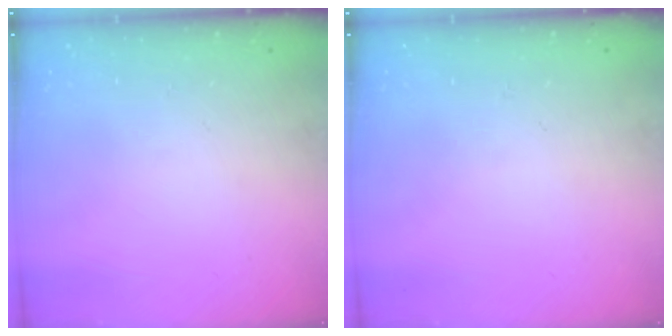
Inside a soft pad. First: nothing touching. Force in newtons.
{"total": 0.0}